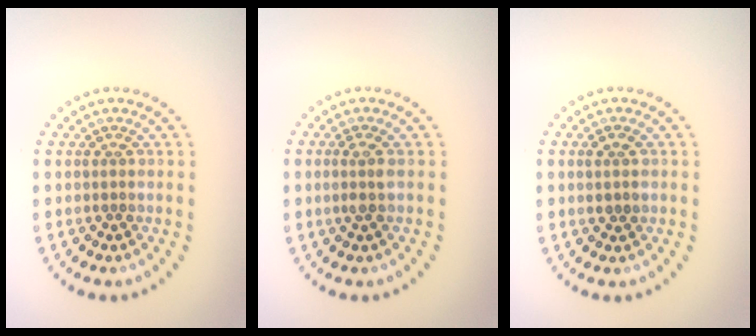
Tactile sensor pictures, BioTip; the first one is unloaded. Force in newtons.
{"total": 1.4, "press": 1.2, "slide": 0.7}
{"total": 1.5, "press": 1.4, "slide": 0.4}